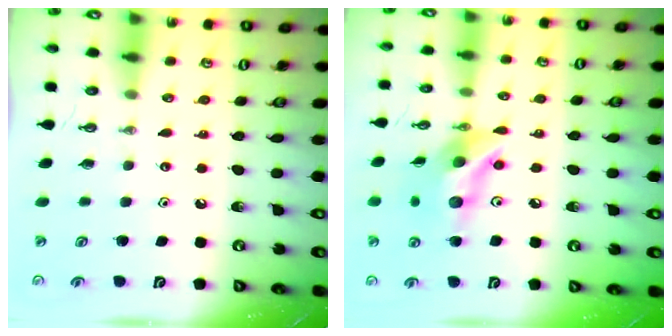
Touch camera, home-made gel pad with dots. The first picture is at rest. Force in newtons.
{"total": 13.8, "press": 13.7, "slide": 1.2}